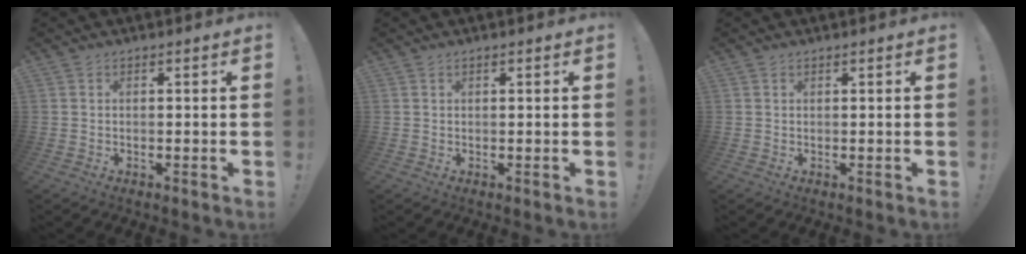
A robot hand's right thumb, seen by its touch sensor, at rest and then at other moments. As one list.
[{"total": 0.0}, {"total": 0.0}]